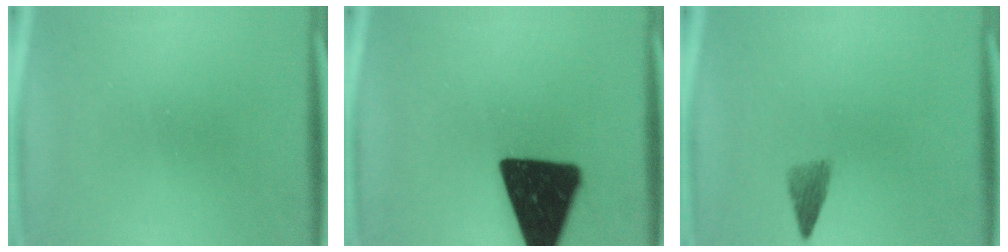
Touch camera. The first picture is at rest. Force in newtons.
{"total": 19.3}
{"total": 2.2}